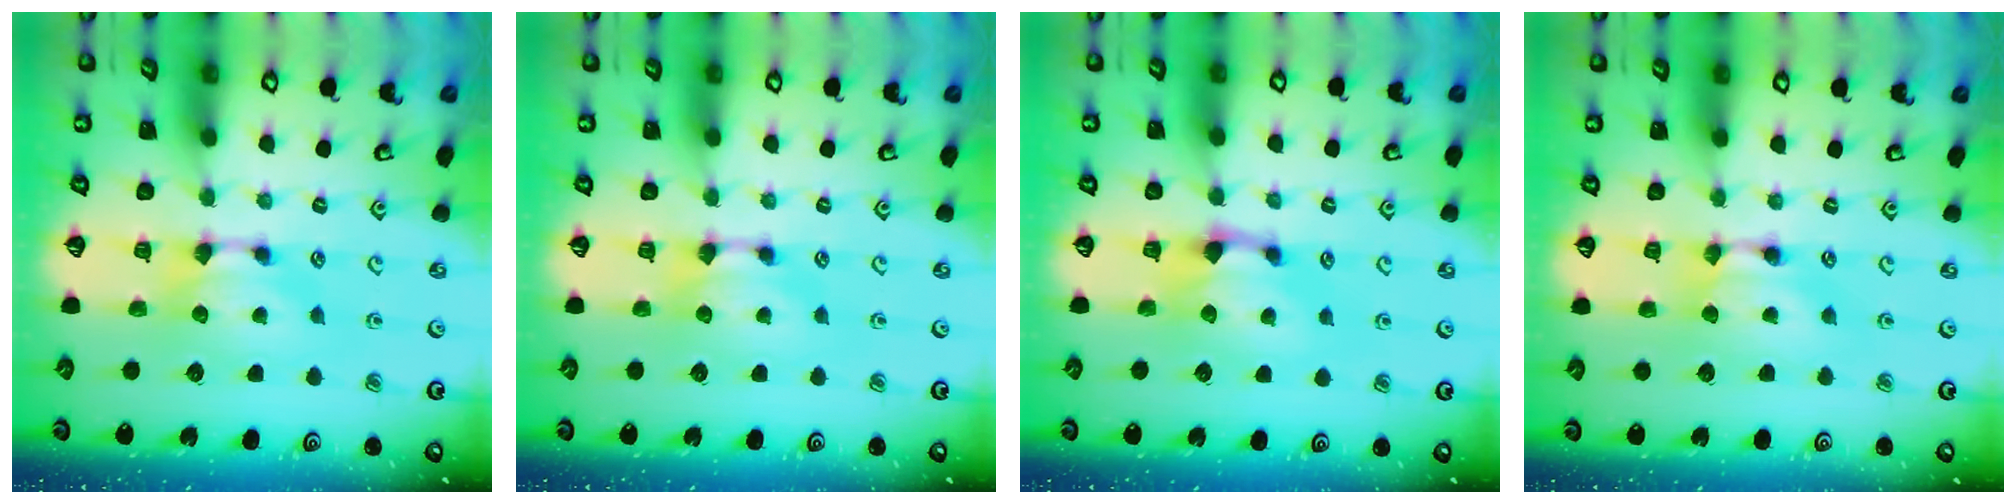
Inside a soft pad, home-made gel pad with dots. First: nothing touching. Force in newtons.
{"total": 0.0}
{"total": 1.1, "press": 0.4, "slide": 1.0}
{"total": 1.6, "press": 1.6, "slide": 0.2}